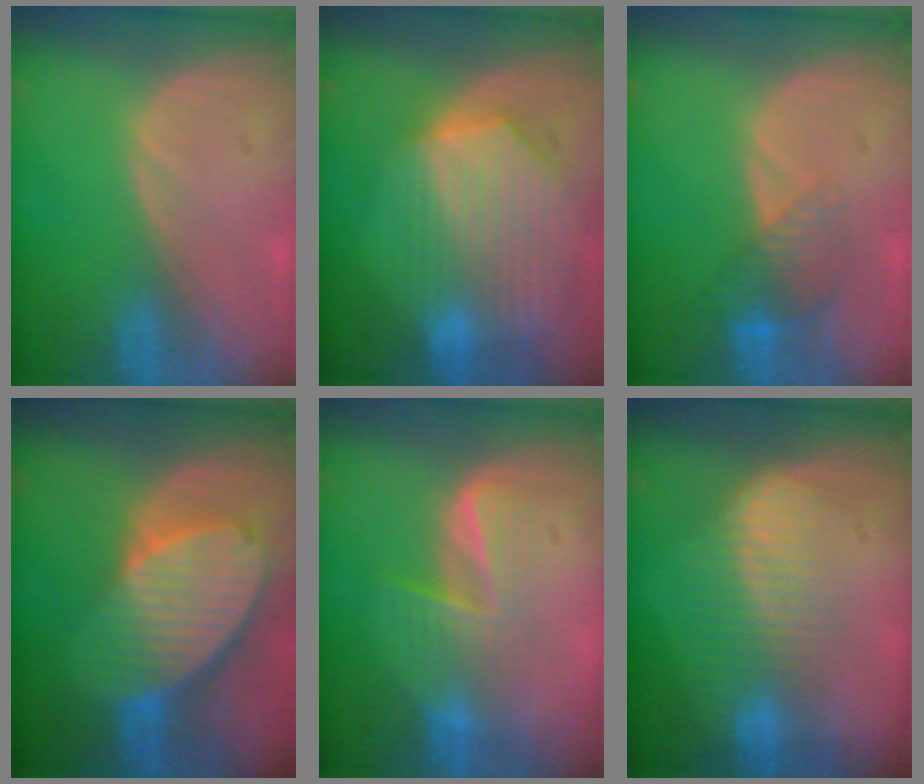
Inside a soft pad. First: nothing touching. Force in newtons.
{"total": 10.0, "press": 8.8, "slide": 4.7}
{"total": 4.4, "press": 3.8, "slide": 2.1}
{"total": 10.3, "press": 8.9, "slide": 5.1}
{"total": 5.9, "press": 5.6, "slide": 1.9}
{"total": 7.1, "press": 6.5, "slide": 2.9}